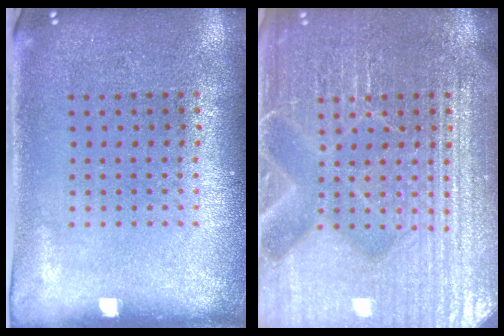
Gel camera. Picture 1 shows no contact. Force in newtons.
{"total": 7.6, "press": 7.5, "slide": 1.0}